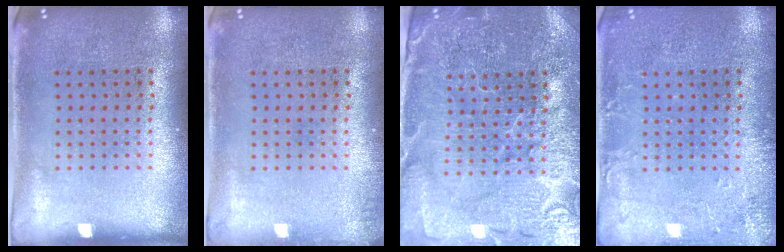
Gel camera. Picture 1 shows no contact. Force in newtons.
{"total": 0.8, "press": 0.8, "slide": 0.0}
{"total": 4.2, "press": 4.0, "slide": 1.2}
{"total": 2.2, "press": 2.2, "slide": 0.3}